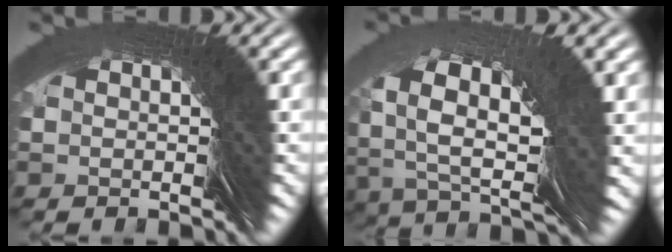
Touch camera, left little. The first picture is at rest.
{"total": 3.2, "force": [1.0, 0.8, 2.9], "torque": [-0.030, 0.018, 0.009]}